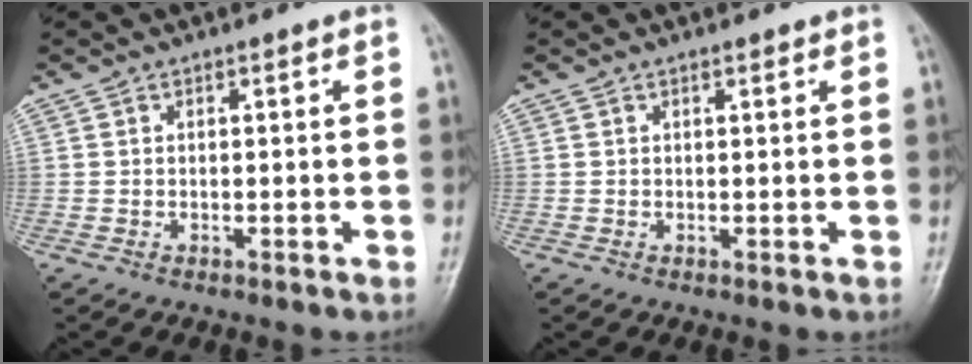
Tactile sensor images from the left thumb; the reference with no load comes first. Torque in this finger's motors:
{"motor_torque": [-0.26, -0.01, -0.02, 0.08, 0.05]}